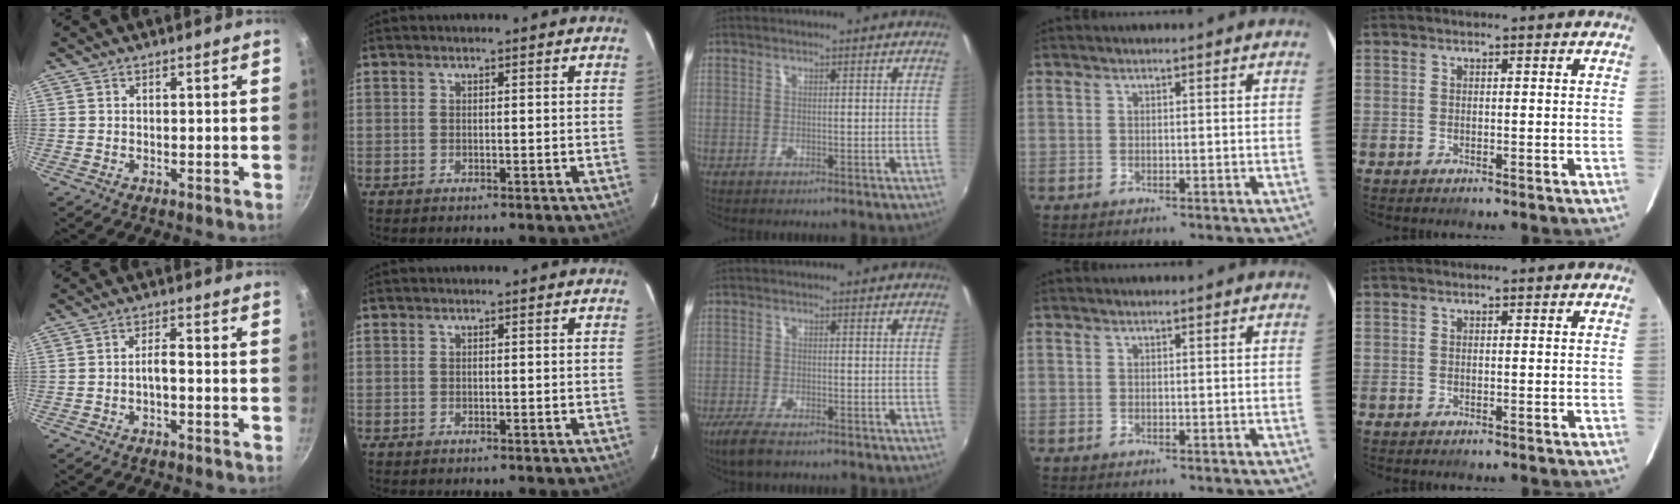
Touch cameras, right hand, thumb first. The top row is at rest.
{"thumb": {"total": 2.6, "force": [-1.1, 0.8, 2.2], "torque": [-0.041, 0.019, -0.022]}, "middle": {"total": 5.6, "force": [-4.1, 1.6, 3.5], "torque": [-0.090, -0.019, -0.075]}}